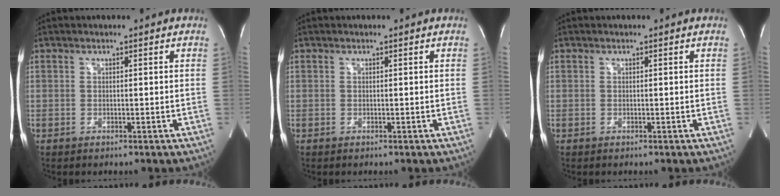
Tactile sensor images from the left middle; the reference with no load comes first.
{"total": 0.0}
{"total": 0.0}